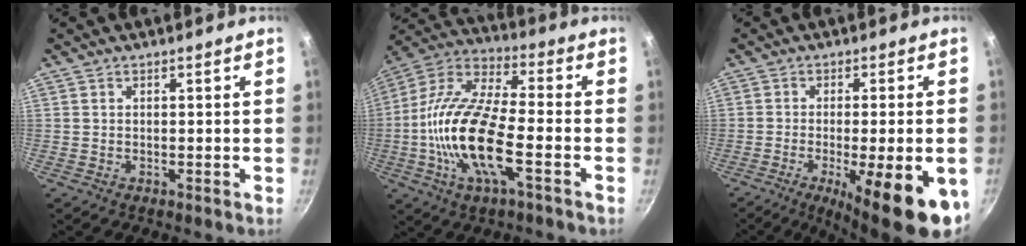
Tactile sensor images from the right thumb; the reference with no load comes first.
{"total": 19.4, "force": [-4.7, 7.0, 17.4], "torque": [-0.340, 0.033, -0.111]}
{"total": 17.4, "force": [-6.7, 4.4, 15.4], "torque": [-0.199, -0.002, -0.090]}